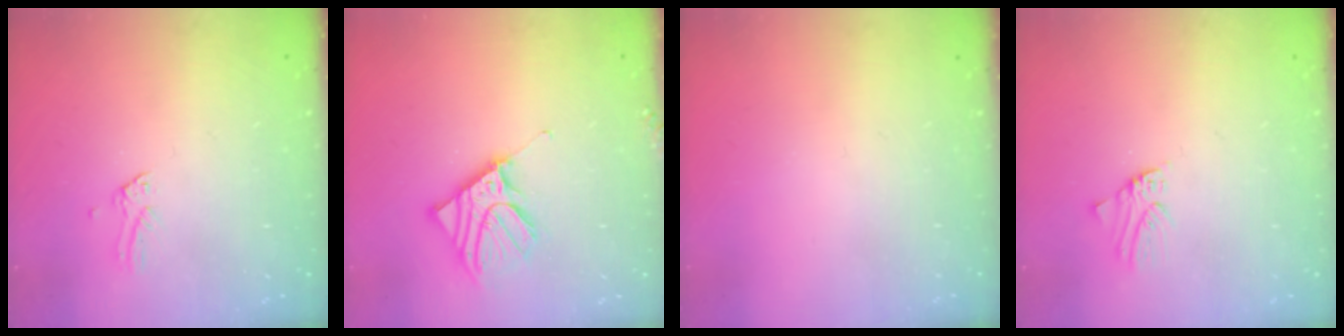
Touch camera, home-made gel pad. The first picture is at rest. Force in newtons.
{"total": 11.1, "press": 10.9, "slide": 2.2}
{"total": 0.0}
{"total": 0.7, "press": 0.7, "slide": 0.1}